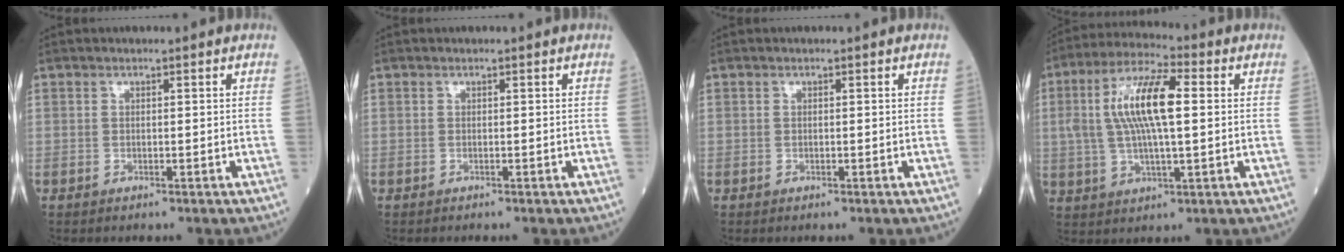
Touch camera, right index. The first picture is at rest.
{"total": 0.0}
{"total": 0.0}
{"total": 12.1, "force": [1.9, 3.0, 11.6], "torque": [-0.237, 0.023, 0.035]}